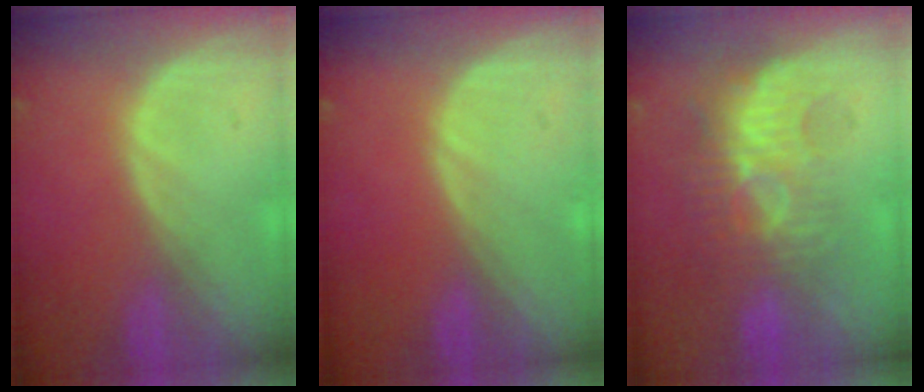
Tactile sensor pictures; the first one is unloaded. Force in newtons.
{"total": 0.0}
{"total": 9.4, "press": 8.5, "slide": 4.1}